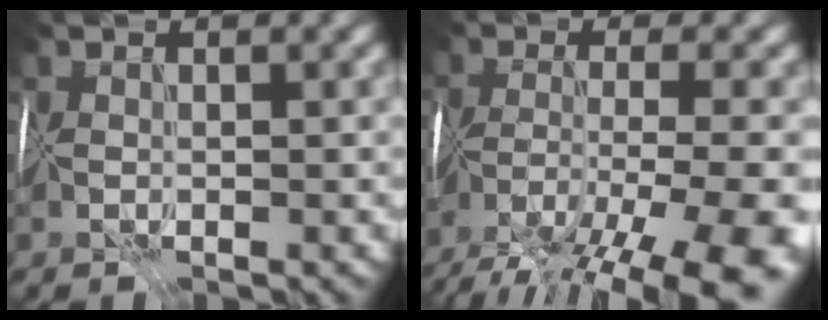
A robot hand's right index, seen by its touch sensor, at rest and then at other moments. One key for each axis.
{"total": 15.9, "fx": -11.3, "fy": 5.0, "fz": 10.1, "tx": -0.155, "ty": -0.021, "tz": -0.148}